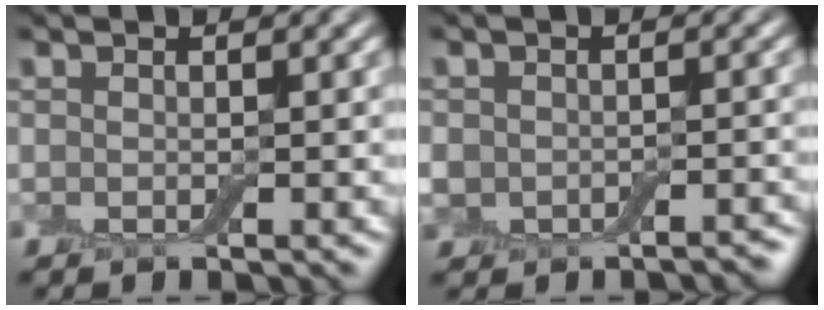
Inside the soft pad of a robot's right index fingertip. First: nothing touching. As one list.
[{"total": 4.1, "force": [-2.4, 3.1, 1.3], "torque": [-0.008, -0.004, -0.036]}]